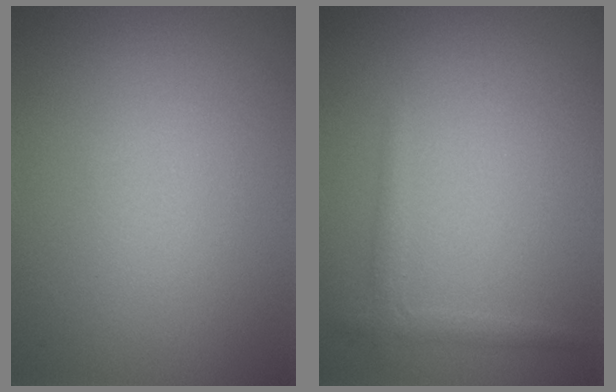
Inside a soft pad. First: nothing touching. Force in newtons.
{"total": 1.3, "press": 1.3, "slide": 0.1}